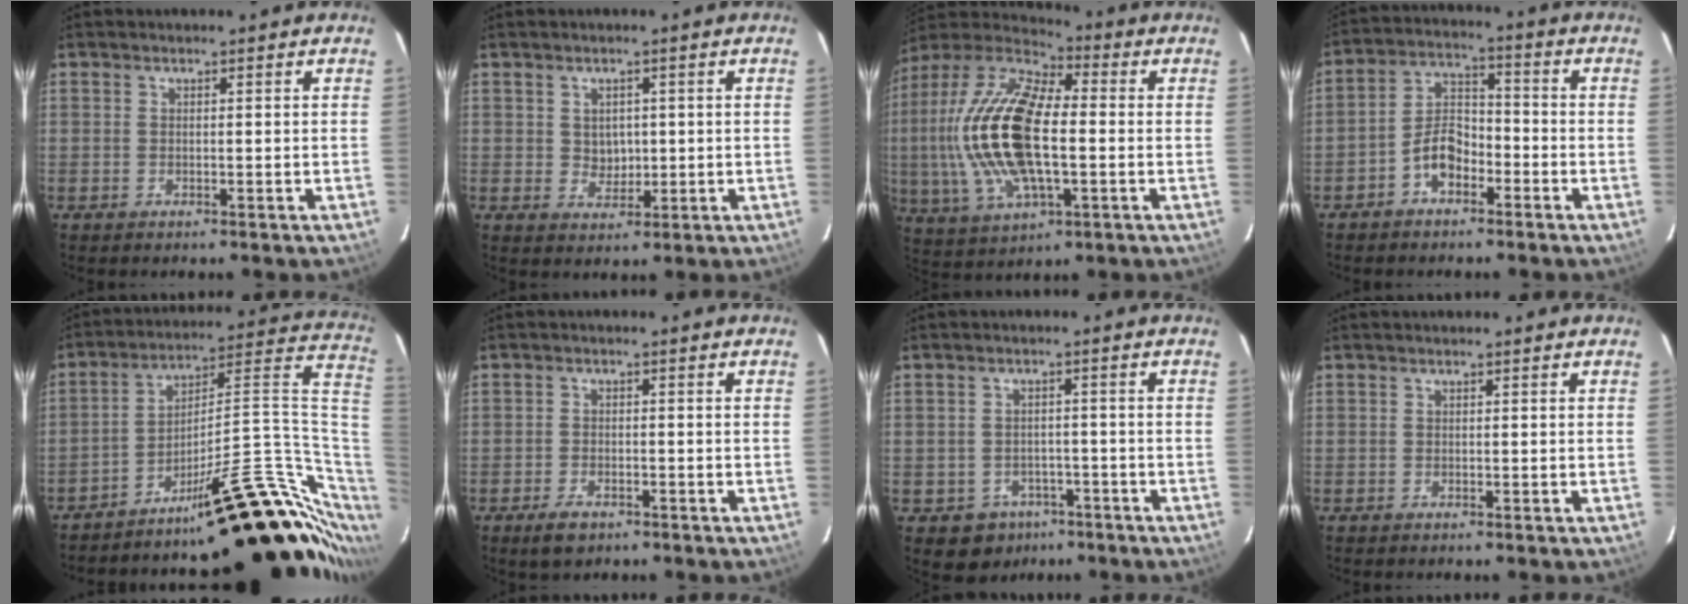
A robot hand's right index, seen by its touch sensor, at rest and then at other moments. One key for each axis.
{"total": 3.4, "fx": 0.5, "fy": 3.0, "fz": 1.3, "tx": -0.019, "ty": 0.002, "tz": 0.014}
{"total": 22.5, "fx": -0.7, "fy": 10.2, "fz": 20.1, "tx": -0.417, "ty": 0.004, "tz": -0.017}
{"total": 6.7, "fx": -3.8, "fy": 3.9, "fz": 3.9, "tx": -0.076, "ty": 0.024, "tz": -0.069}
{"total": 23.5, "fx": -8.0, "fy": 7.6, "fz": 20.8, "tx": -0.256, "ty": 0.039, "tz": -0.109}
{"total": 4.3, "fx": -2.8, "fy": 2.2, "fz": 2.3, "tx": -0.055, "ty": -0.005, "tz": -0.047}
{"total": 6.3, "fx": -3.5, "fy": 5.1, "fz": 1.1, "tx": -0.030, "ty": 0.024, "tz": -0.036}
{"total": 0.0}